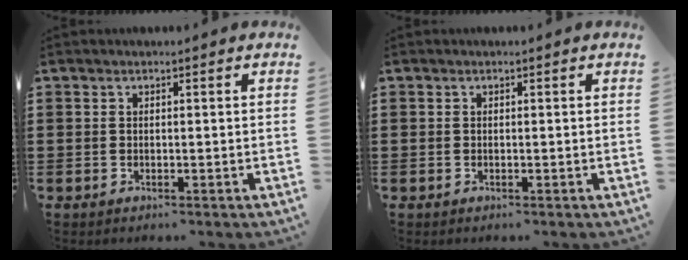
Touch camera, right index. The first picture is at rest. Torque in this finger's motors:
{"motor_torque": [0.80, 1.33, 0.00, 0.01]}